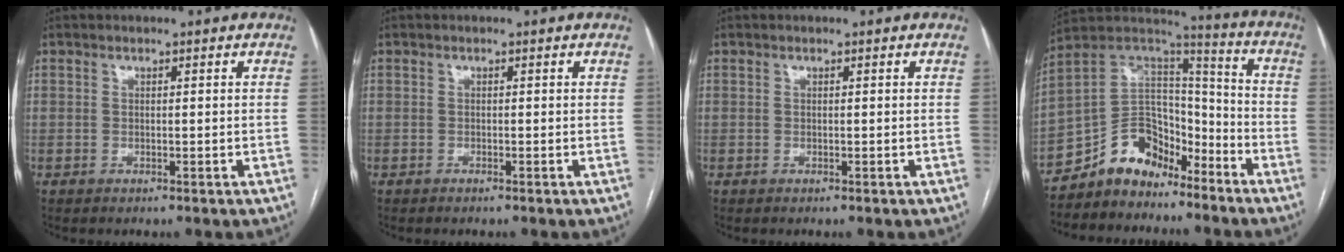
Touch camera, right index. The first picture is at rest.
{"total": 0.0}
{"total": 0.0}
{"total": 12.3, "force": [-9.5, 6.8, 3.9], "torque": [-0.065, 0.064, -0.172]}